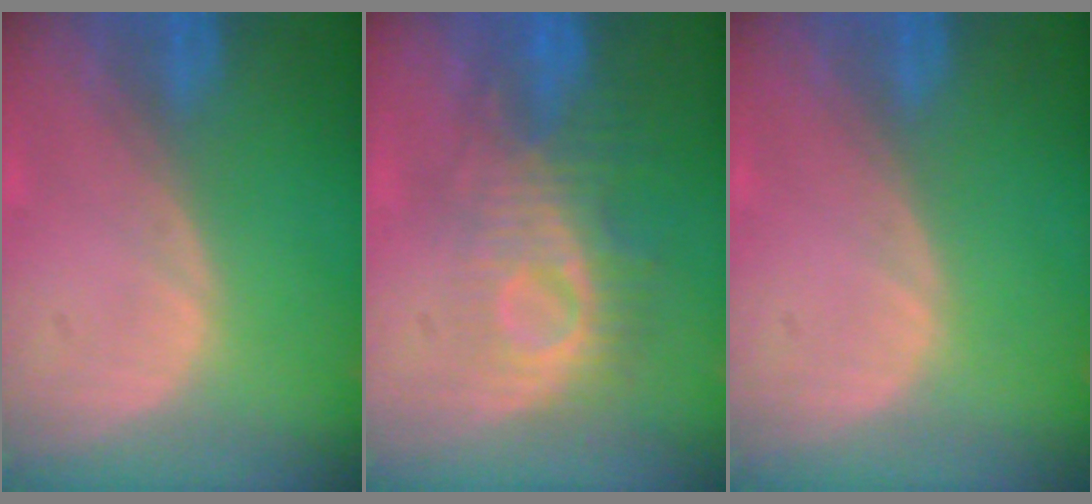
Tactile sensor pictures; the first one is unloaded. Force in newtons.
{"total": 9.2, "press": 8.2, "slide": 4.0}
{"total": 0.0}